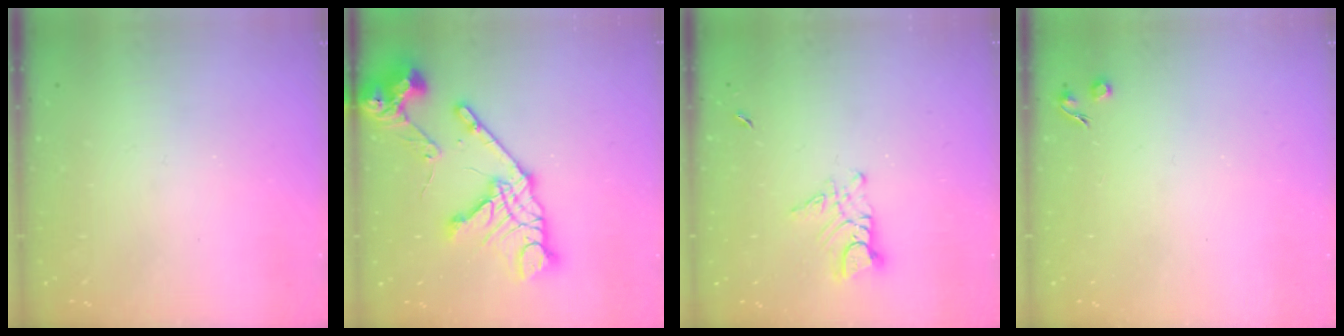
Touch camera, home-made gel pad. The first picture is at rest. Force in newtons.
{"total": 20.0, "press": 19.9, "slide": 2.5}
{"total": 4.9, "press": 4.9, "slide": 0.3}
{"total": 3.9, "press": 3.8, "slide": 0.7}